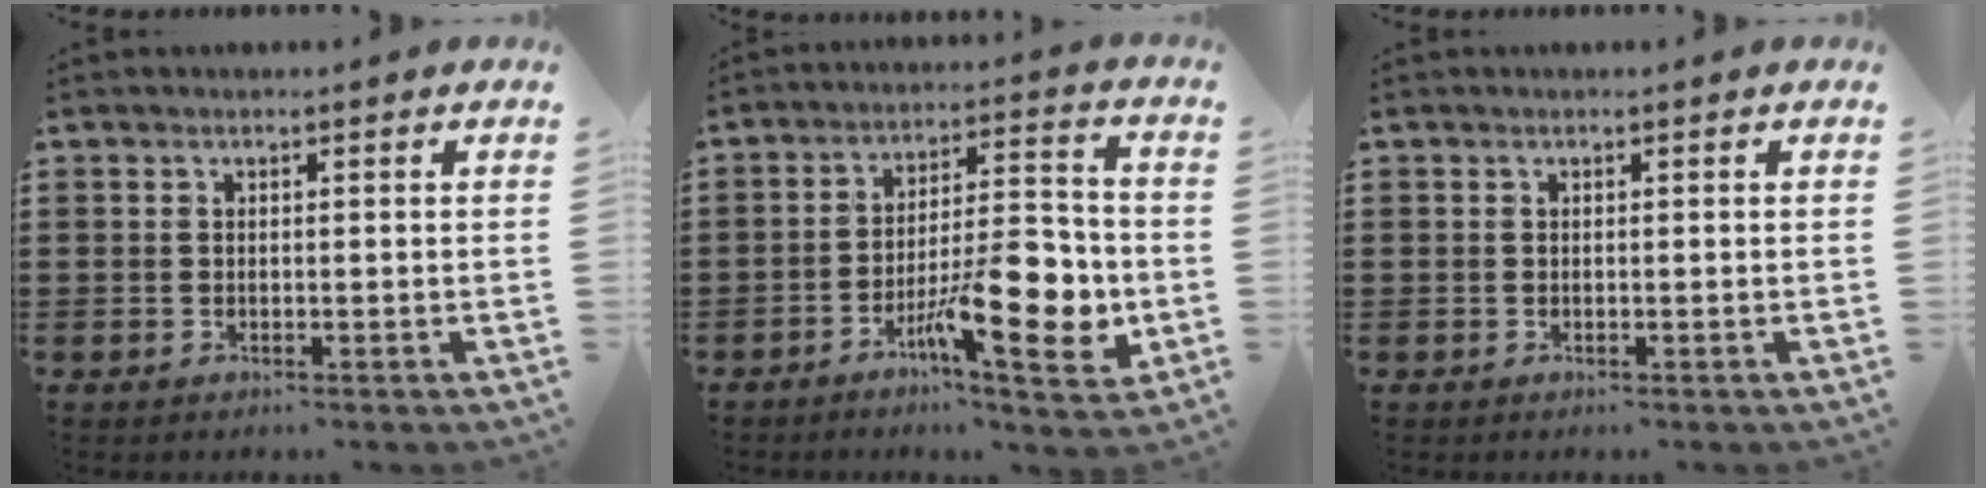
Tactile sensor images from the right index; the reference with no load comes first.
{"total": 13.6, "force": [-5.3, 4.1, 11.9], "torque": [-0.180, 0.007, -0.085]}
{"total": 0.0}